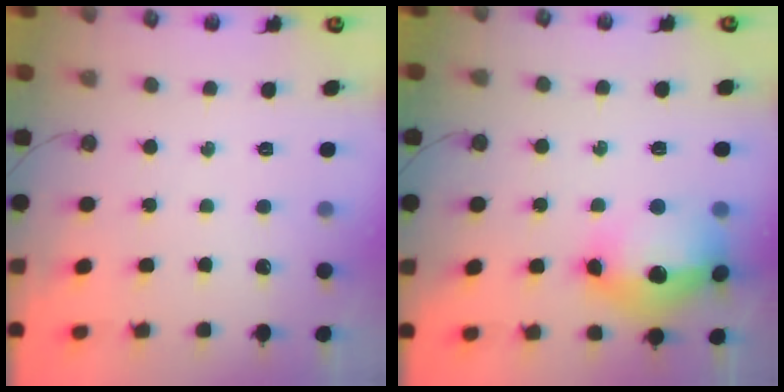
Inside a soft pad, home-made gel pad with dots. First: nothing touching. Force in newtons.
{"total": 17.5, "press": 17.4, "slide": 1.7}